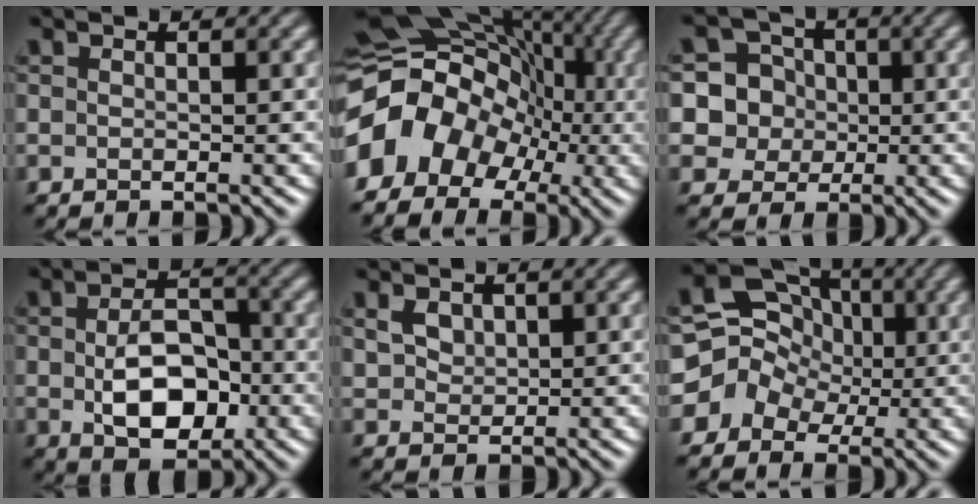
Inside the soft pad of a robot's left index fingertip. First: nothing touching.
{"total": 9.8, "force": [-2.7, 7.9, 5.0], "torque": [-0.084, 0.018, -0.064]}
{"total": 9.3, "force": [-0.7, 9.2, 1.6], "torque": [-0.059, 0.014, -0.027]}
{"total": 6.3, "force": [-1.2, 3.8, 4.9], "torque": [-0.088, -0.002, -0.017]}
{"total": 1.8, "force": [1.2, 1.2, 0.6], "torque": [-0.015, 0.002, 0.025]}
{"total": 7.5, "force": [-0.4, 6.8, 2.9], "torque": [-0.026, 0.029, -0.040]}